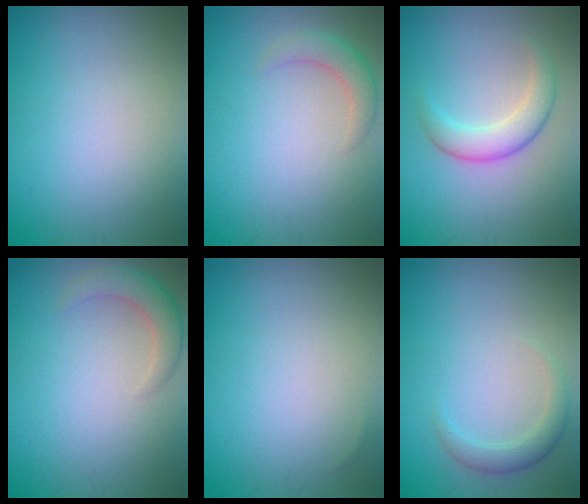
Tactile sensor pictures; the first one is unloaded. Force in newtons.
{"total": 2.4, "press": 2.4, "slide": 0.2}
{"total": 3.2, "press": 3.2, "slide": 0.0}
{"total": 2.8, "press": 2.8, "slide": 0.2}
{"total": 0.0}
{"total": 2.0, "press": 2.0, "slide": 0.2}